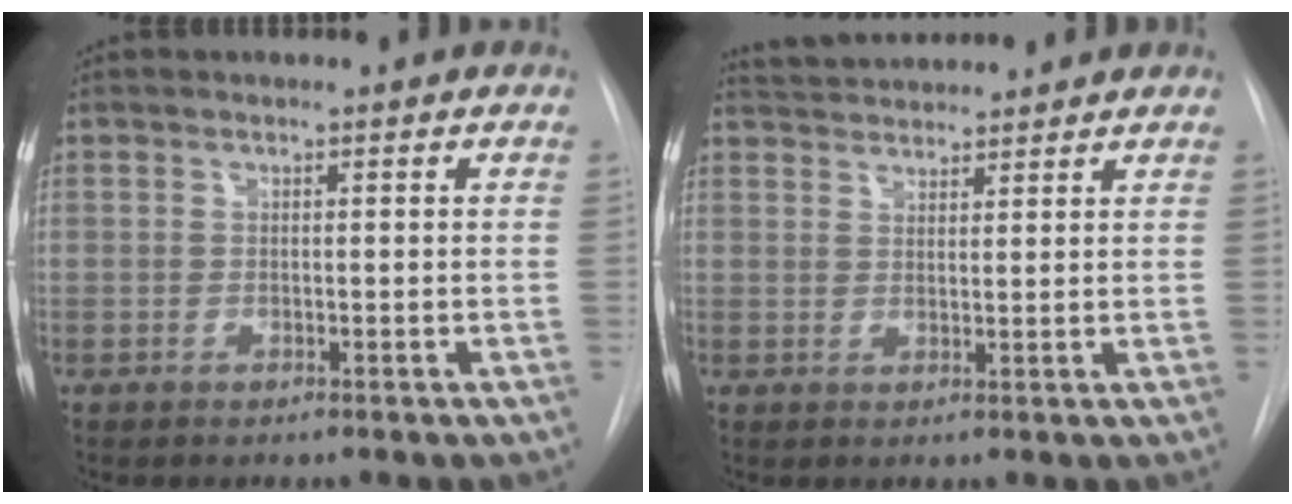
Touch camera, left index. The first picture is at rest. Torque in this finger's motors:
{"motor_torque": [-0.46, -1.11, 0.14, 0.04]}